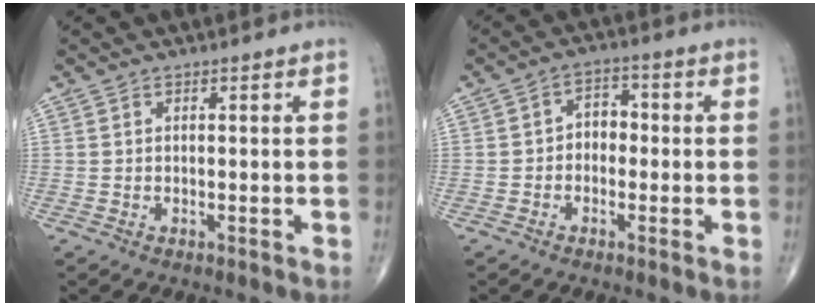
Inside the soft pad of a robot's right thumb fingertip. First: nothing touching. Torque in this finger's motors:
{"motor_torque": [-0.23, 0.38, 0.12, 0.11, 0.06]}